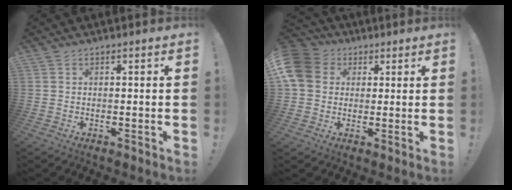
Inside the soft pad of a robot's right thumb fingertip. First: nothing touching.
{"total": 12.9, "force": [2.9, 10.8, 6.4], "torque": [-0.111, -0.003, 0.060]}